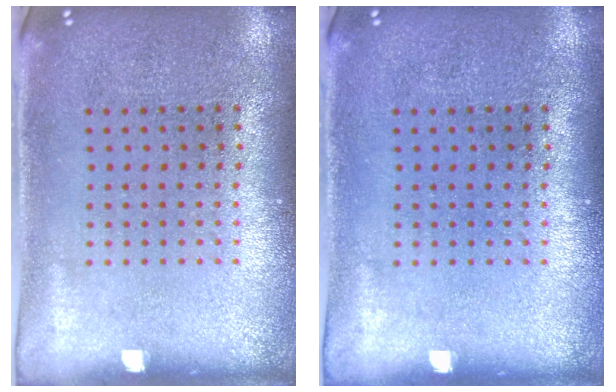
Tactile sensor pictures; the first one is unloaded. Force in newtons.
{"total": 0.0}